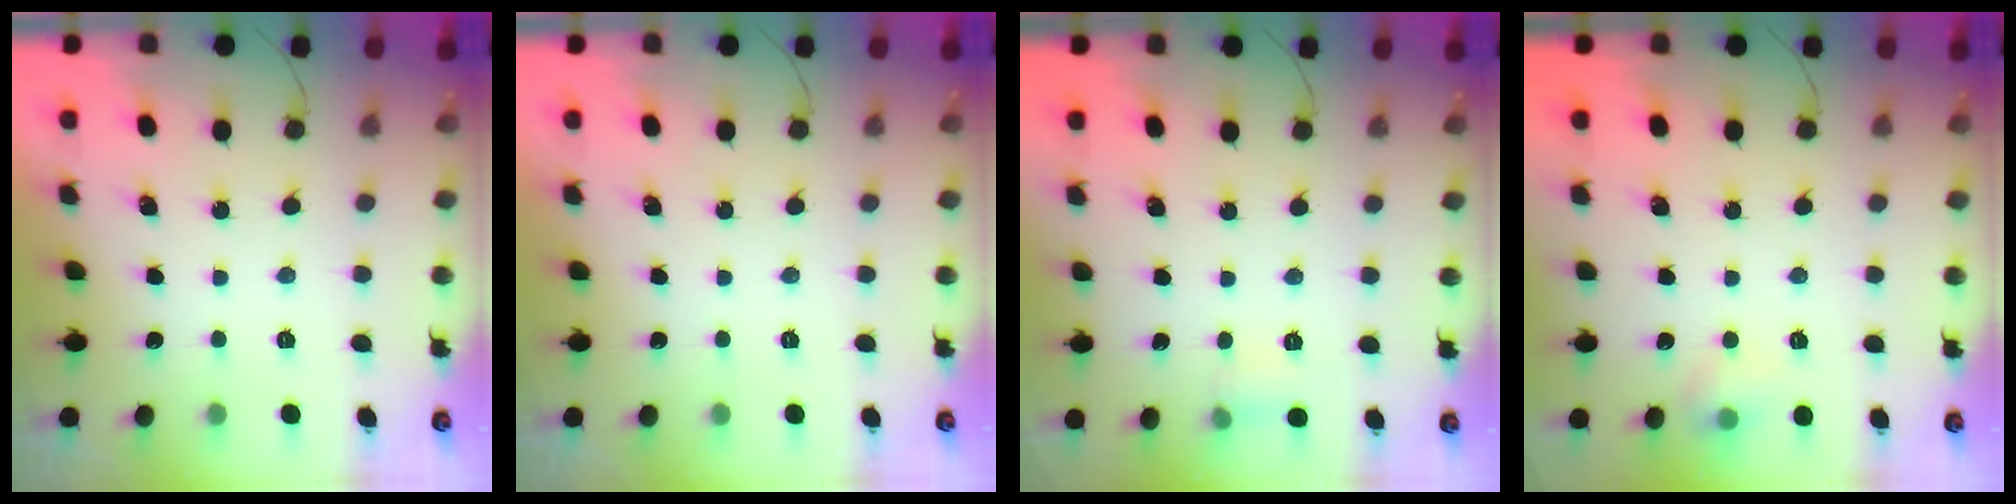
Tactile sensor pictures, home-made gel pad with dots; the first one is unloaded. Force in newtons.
{"total": 0.0}
{"total": 4.7, "press": 4.4, "slide": 1.7}
{"total": 5.8, "press": 5.7, "slide": 1.4}